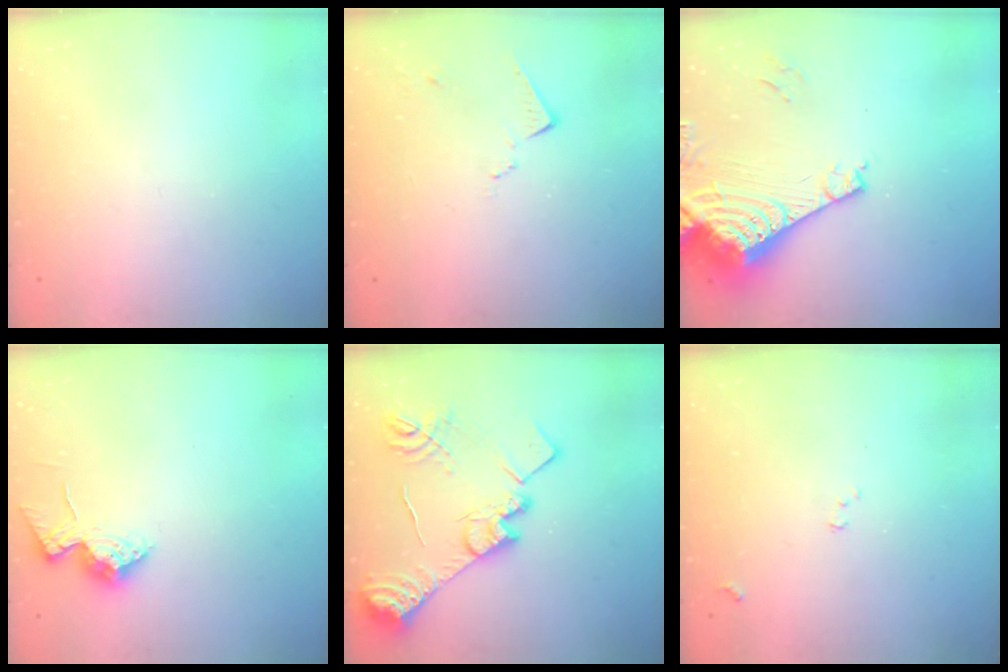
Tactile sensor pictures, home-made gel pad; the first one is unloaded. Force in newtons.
{"total": 7.0, "press": 7.0, "slide": 0.7}
{"total": 12.7, "press": 12.7, "slide": 1.3}
{"total": 13.2, "press": 13.2, "slide": 0.8}
{"total": 19.6, "press": 19.5, "slide": 1.6}
{"total": 7.7, "press": 7.6, "slide": 1.0}